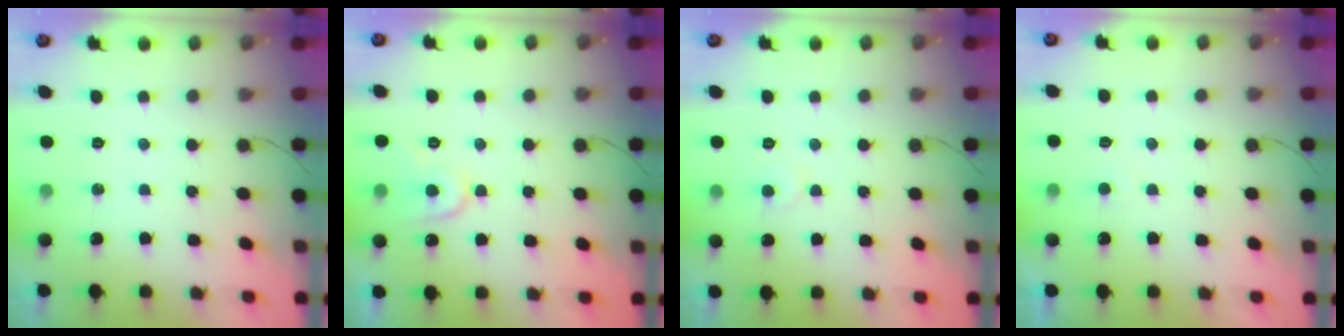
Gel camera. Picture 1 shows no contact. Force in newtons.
{"total": 8.2, "press": 8.1, "slide": 0.9}
{"total": 4.5, "press": 4.4, "slide": 0.4}
{"total": 2.4, "press": 2.3, "slide": 0.3}